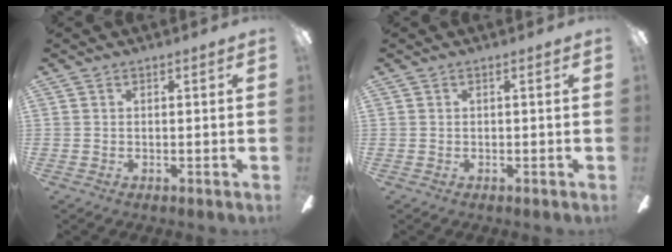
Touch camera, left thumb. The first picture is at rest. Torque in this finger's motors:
{"motor_torque": [0.00, 0.00, 0.04, -0.04, 0.00]}